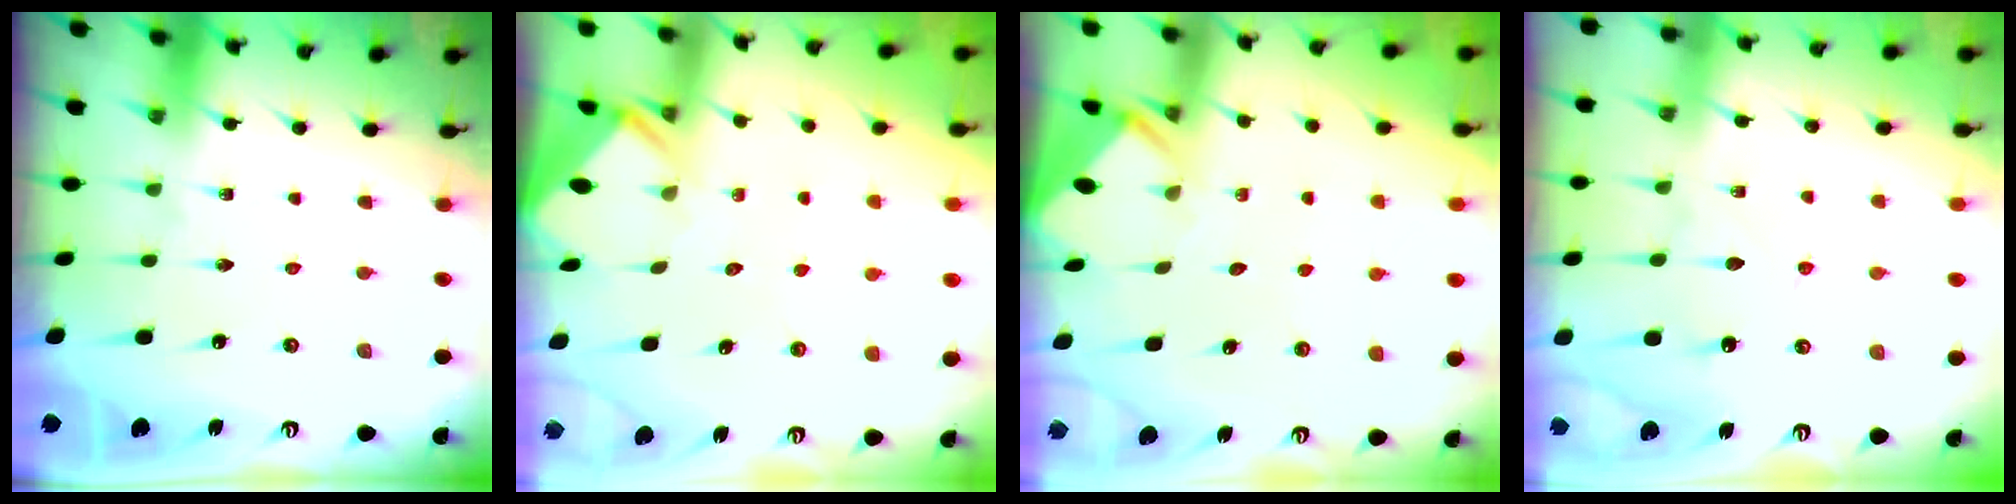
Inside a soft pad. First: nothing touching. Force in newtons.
{"total": 2.8, "press": 2.8, "slide": 0.3}
{"total": 3.3, "press": 3.3, "slide": 0.2}
{"total": 7.0, "press": 7.0, "slide": 0.7}